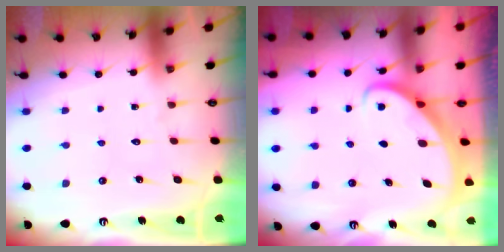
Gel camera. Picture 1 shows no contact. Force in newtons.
{"total": 2.6, "press": 2.6, "slide": 0.3}